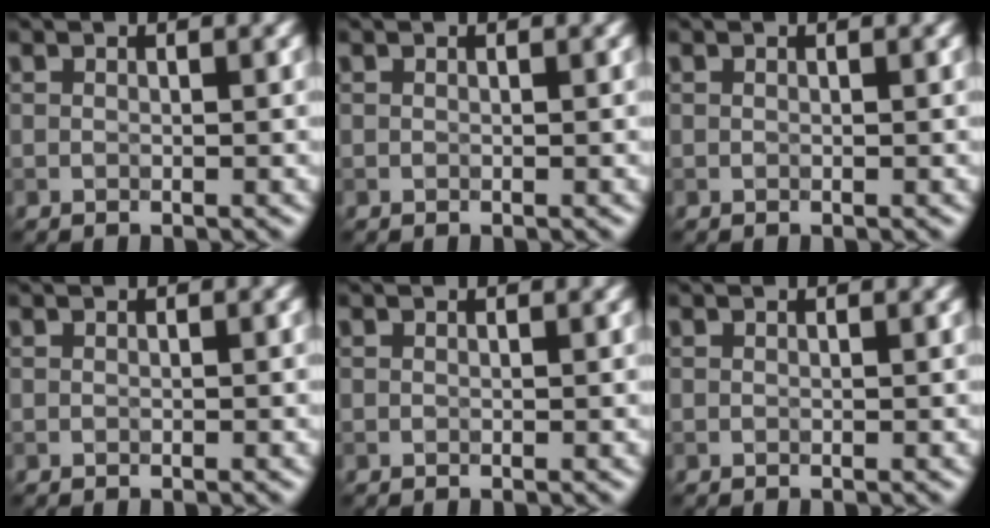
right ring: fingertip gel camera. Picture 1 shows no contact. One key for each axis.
{"total": 0.0}
{"total": 0.0}
{"total": 0.0}
{"total": 0.0}
{"total": 0.0}